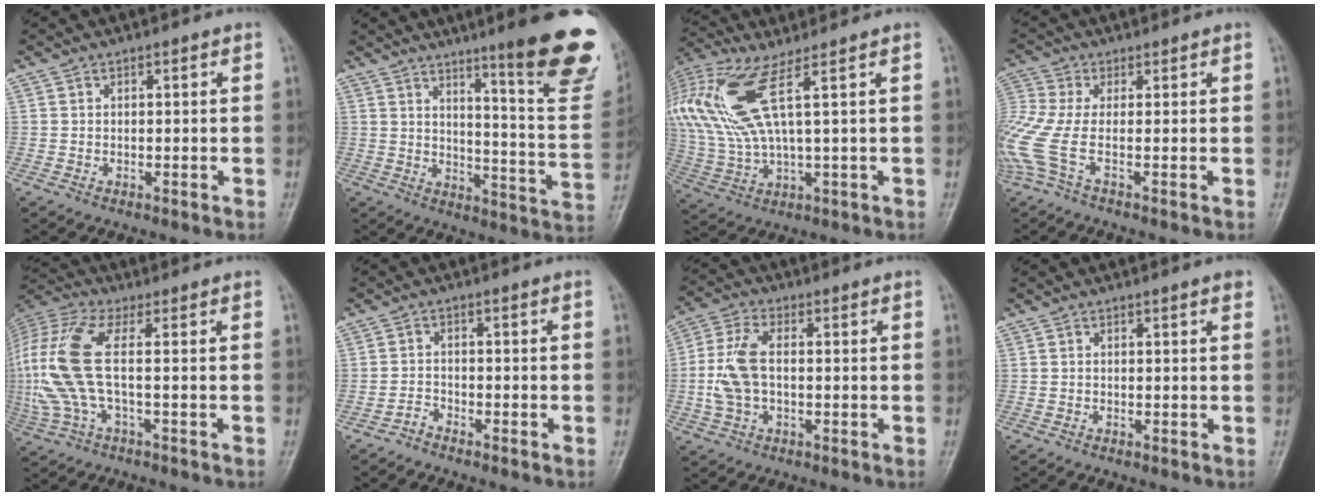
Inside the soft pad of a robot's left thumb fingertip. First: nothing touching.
{"total": 21.0, "force": [13.2, 2.6, 16.2], "torque": [-0.176, -0.083, 0.176]}
{"total": 13.5, "force": [5.6, 3.0, 12.0], "torque": [-0.304, -0.004, 0.116]}
{"total": 7.0, "force": [-2.0, 1.1, 6.6], "torque": [-0.201, 0.012, -0.050]}
{"total": 13.8, "force": [0.4, 4.1, 13.2], "torque": [-0.339, 0.020, 0.006]}
{"total": 1.6, "force": [-1.6, 0.1, 0.1], "torque": [-0.005, 0.009, -0.032]}
{"total": 10.4, "force": [0.0, 5.8, 8.6], "torque": [-0.204, 0.013, 0.001]}
{"total": 0.6, "force": [0.4, -0.1, 0.5], "torque": [-0.009, 0.001, 0.002]}